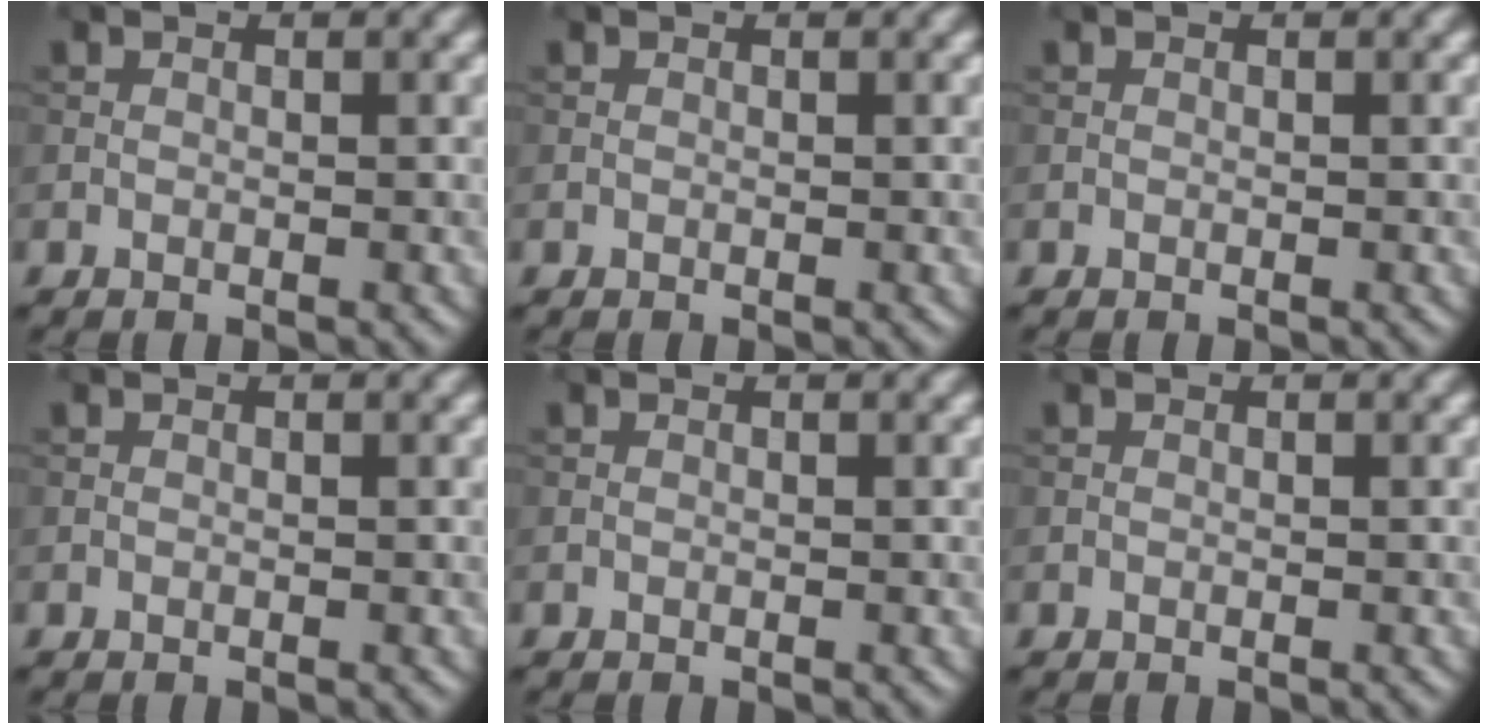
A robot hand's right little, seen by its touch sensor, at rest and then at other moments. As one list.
[{"total": 0.0}, {"total": 0.0}, {"total": 0.0}, {"total": 0.0}, {"total": 0.0}]